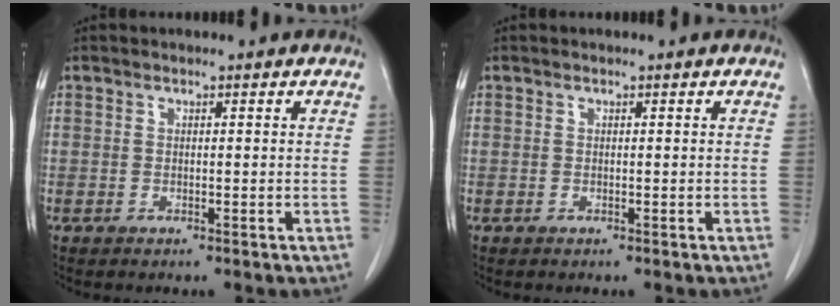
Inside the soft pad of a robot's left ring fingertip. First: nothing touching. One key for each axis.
{"total": 0.0}